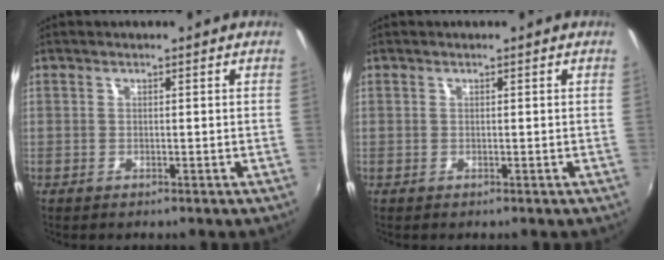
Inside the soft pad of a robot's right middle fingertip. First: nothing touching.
{"total": 0.0}